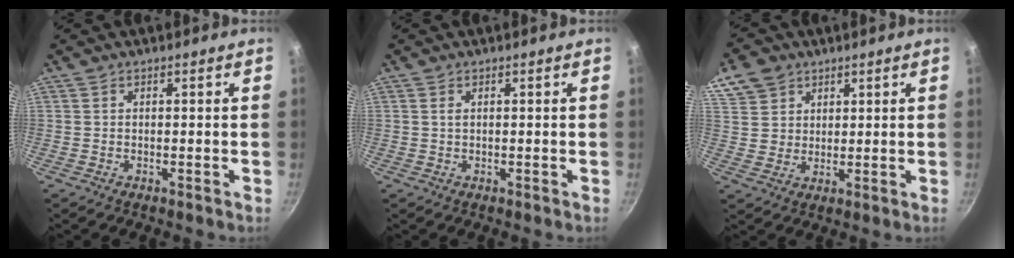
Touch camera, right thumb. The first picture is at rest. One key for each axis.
{"total": 0.8, "fx": 0.3, "fy": 0.4, "fz": 0.6, "tx": -0.012, "ty": 0.002, "tz": 0.005}
{"total": 7.8, "fx": 4.4, "fy": 6.1, "fz": 2.3, "tx": -0.017, "ty": -0.005, "tz": 0.084}